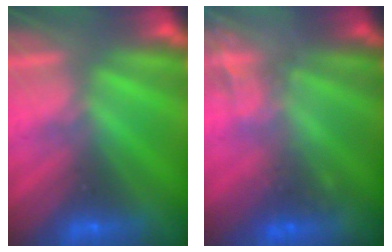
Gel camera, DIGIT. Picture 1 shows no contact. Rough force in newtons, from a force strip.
{"total": 2.1}